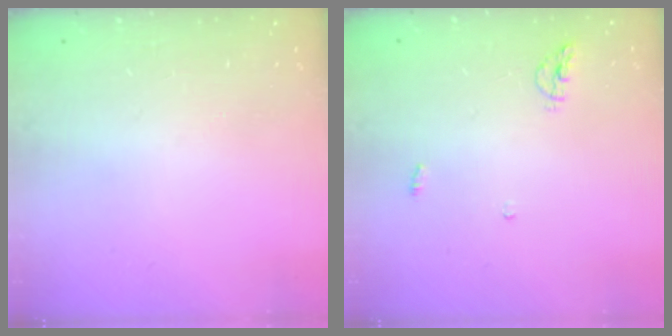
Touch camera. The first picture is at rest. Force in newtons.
{"total": 4.6, "press": 4.5, "slide": 1.0}